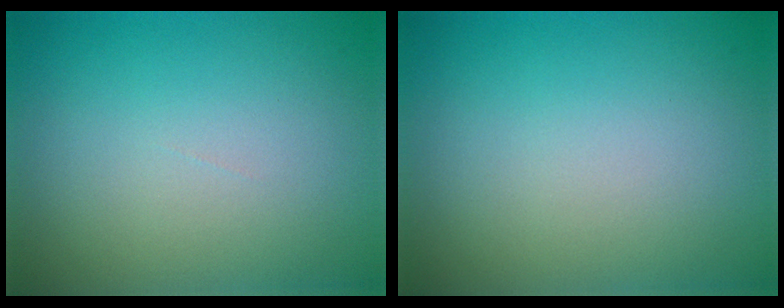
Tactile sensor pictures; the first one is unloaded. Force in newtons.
{"total": 0.0}